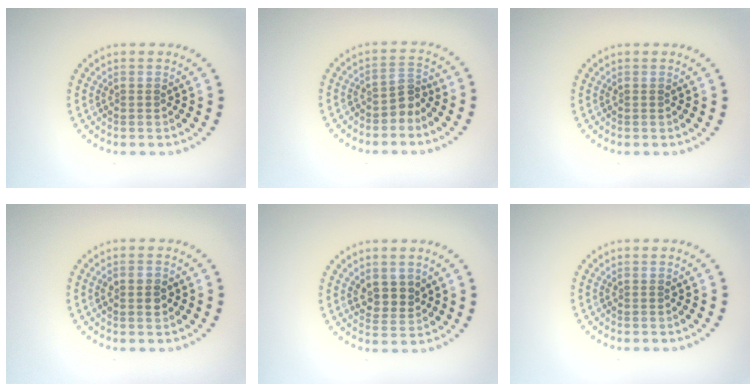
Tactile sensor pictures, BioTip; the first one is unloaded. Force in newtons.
{"total": 2.0, "press": 1.5, "slide": 1.3}
{"total": 0.0}
{"total": 1.2, "press": 1.2, "slide": 0.1}
{"total": 2.6, "press": 2.3, "slide": 1.1}
{"total": 0.0}